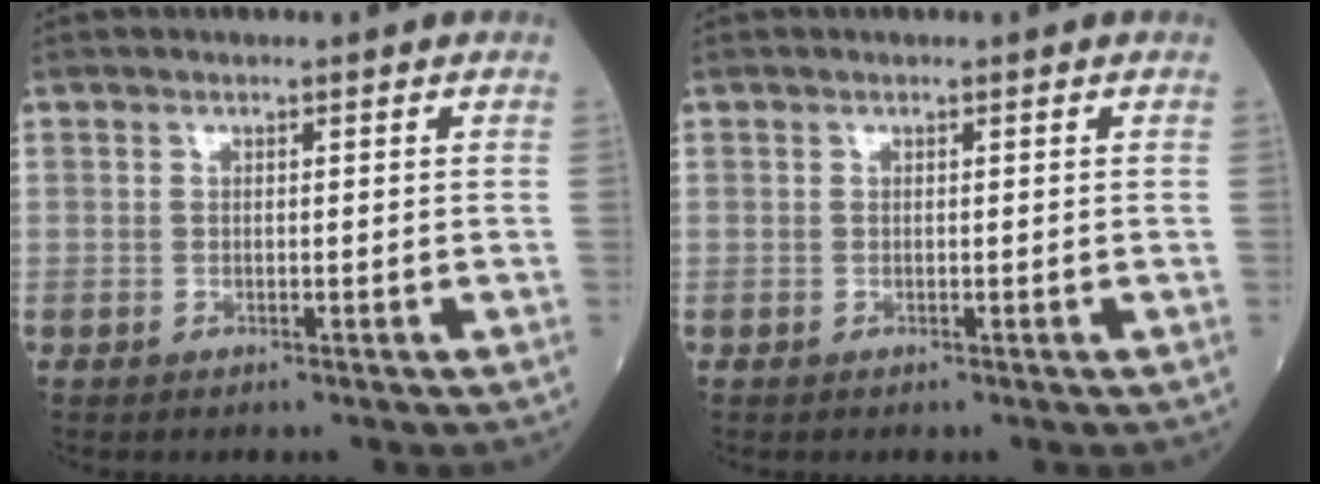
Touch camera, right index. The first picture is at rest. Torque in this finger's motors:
{"motor_torque": [0.01, 0.00, 0.00, 0.00]}